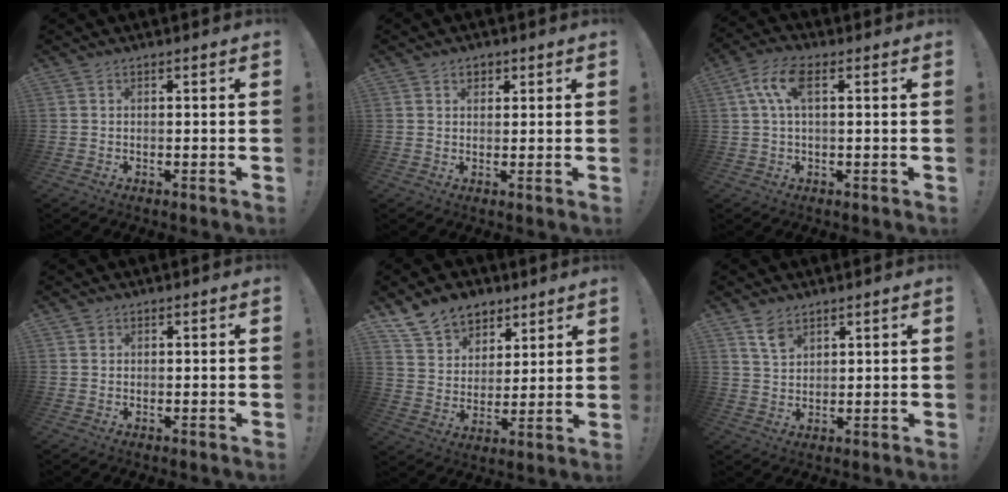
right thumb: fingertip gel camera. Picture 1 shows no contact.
{"total": 2.7, "force": [1.2, 2.1, 1.1], "torque": [-0.003, -0.004, 0.019]}
{"total": 8.7, "force": [2.3, 3.7, 7.5], "torque": [-0.148, 0.001, 0.044]}
{"total": 0.8, "force": [0.5, 0.6, 0.1], "torque": [0.004, -0.001, 0.009]}
{"total": 13.3, "force": [9.0, 9.1, 3.5], "torque": [-0.058, -0.060, 0.176]}
{"total": 6.7, "force": [4.6, 3.8, 3.0], "torque": [-0.052, -0.023, 0.089]}